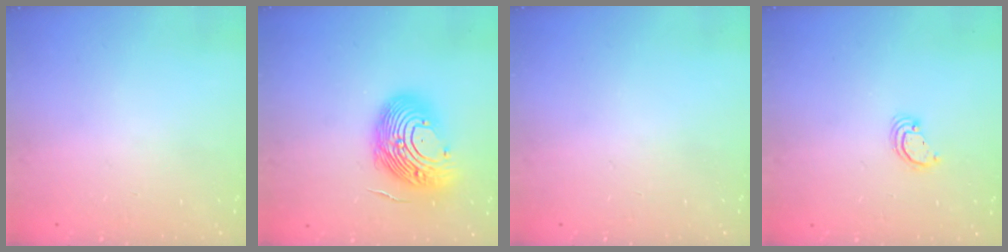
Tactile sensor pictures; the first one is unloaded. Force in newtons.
{"total": 15.5, "press": 14.6, "slide": 5.1}
{"total": 0.0}
{"total": 2.8, "press": 2.8, "slide": 0.2}